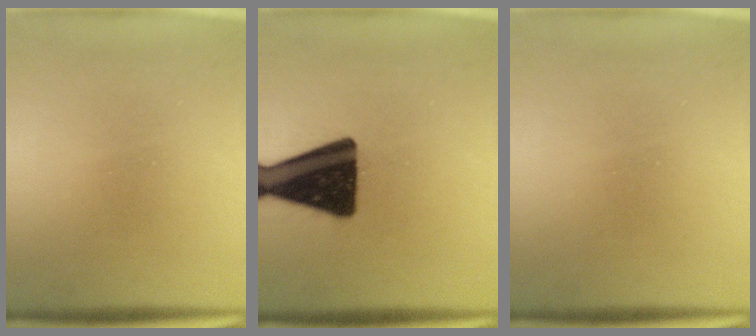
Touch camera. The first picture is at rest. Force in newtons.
{"total": 19.4}
{"total": 0.0}